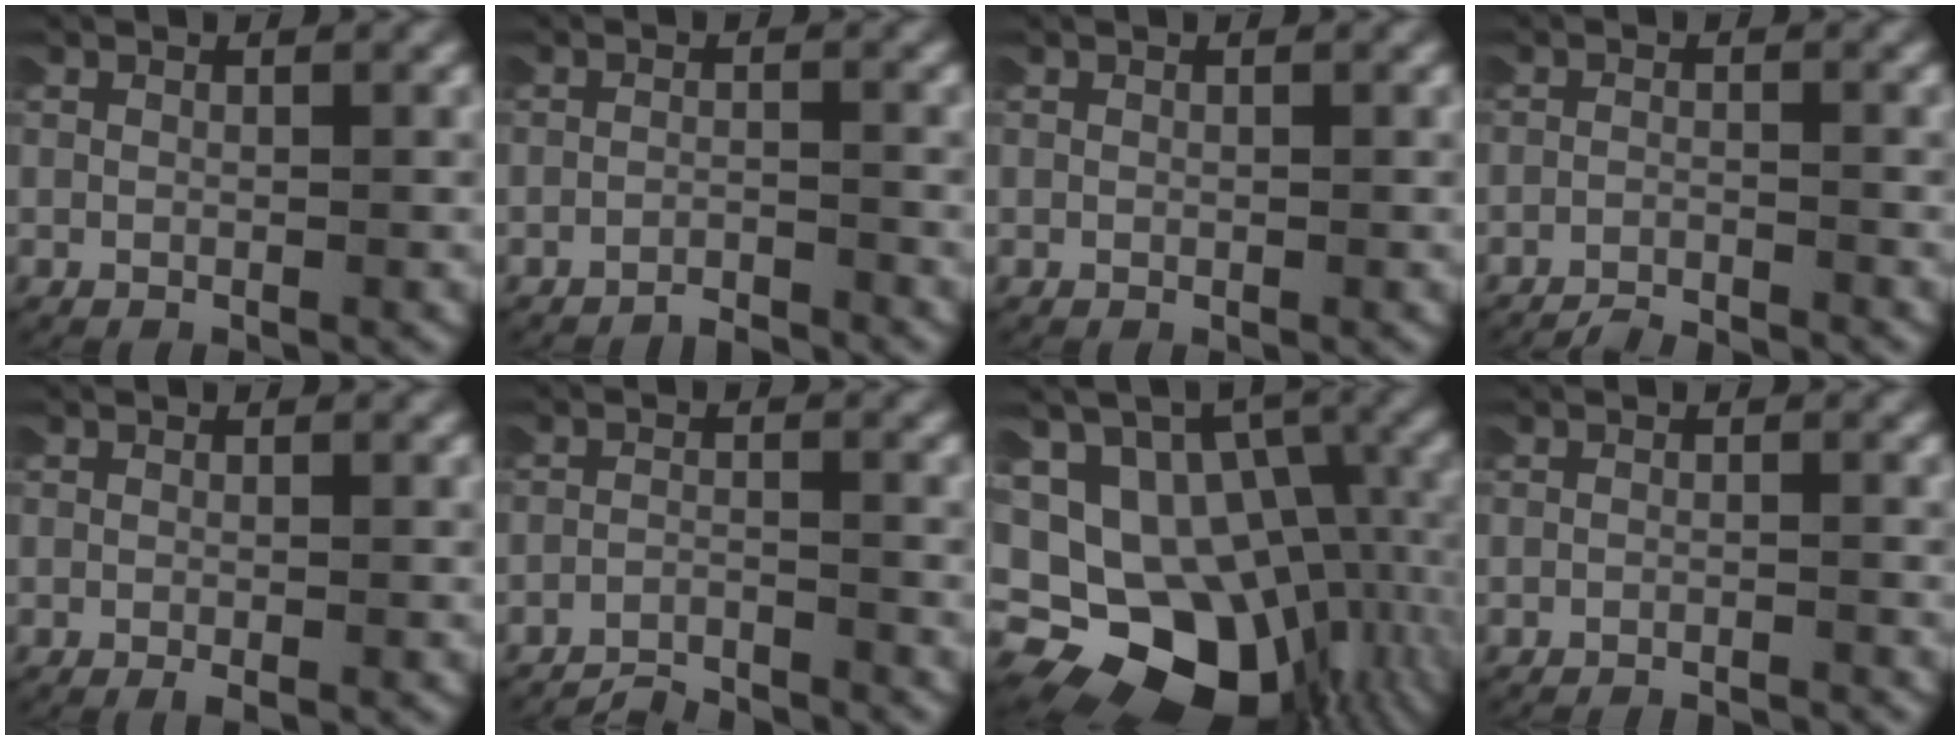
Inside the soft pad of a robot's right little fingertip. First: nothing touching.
{"total": 2.3, "force": [-2.3, 0.0, -0.2], "torque": [0.003, -0.007, -0.039]}
{"total": 0.0}
{"total": 3.6, "force": [-3.5, 0.4, 0.1], "torque": [-0.005, -0.015, -0.055]}
{"total": 1.0, "force": [-0.7, 0.3, 0.6], "torque": [-0.014, -0.005, -0.009]}
{"total": 4.4, "force": [-4.4, 0.5, 0.2], "torque": [-0.003, -0.017, -0.071]}
{"total": 22.0, "force": [-8.3, 17.2, 11.0], "torque": [-0.226, -0.109, -0.103]}
{"total": 3.3, "force": [-3.2, 0.3, 0.0], "torque": [0.000, -0.011, -0.047]}